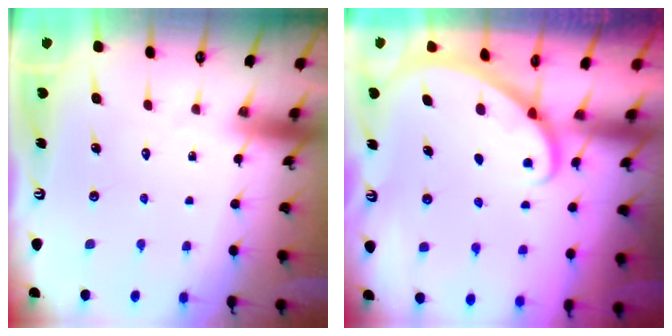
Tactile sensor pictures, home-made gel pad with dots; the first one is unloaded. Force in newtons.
{"total": 1.9, "press": 1.9, "slide": 0.1}